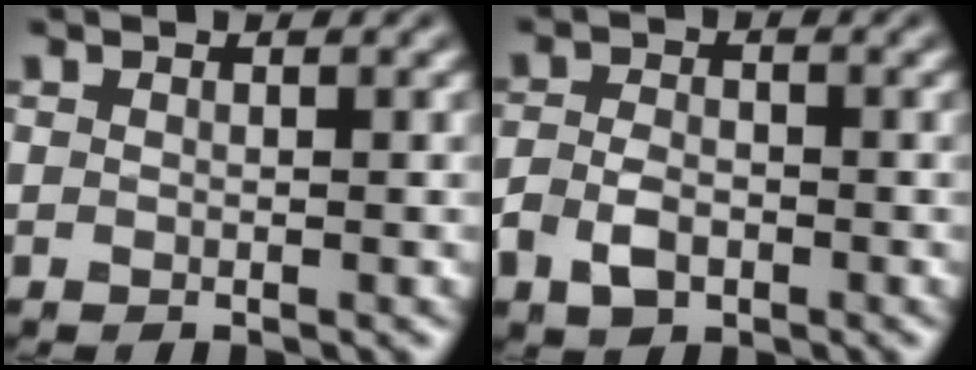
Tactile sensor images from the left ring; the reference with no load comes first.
{"total": 3.1, "force": [-1.4, 2.0, 1.9], "torque": [-0.038, -0.002, -0.031]}